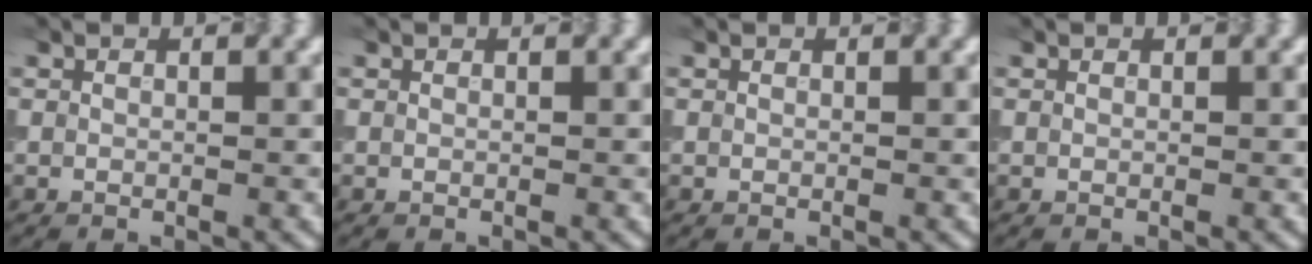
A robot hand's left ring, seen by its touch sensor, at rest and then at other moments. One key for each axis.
{"total": 0.0}
{"total": 0.0}
{"total": 0.0}